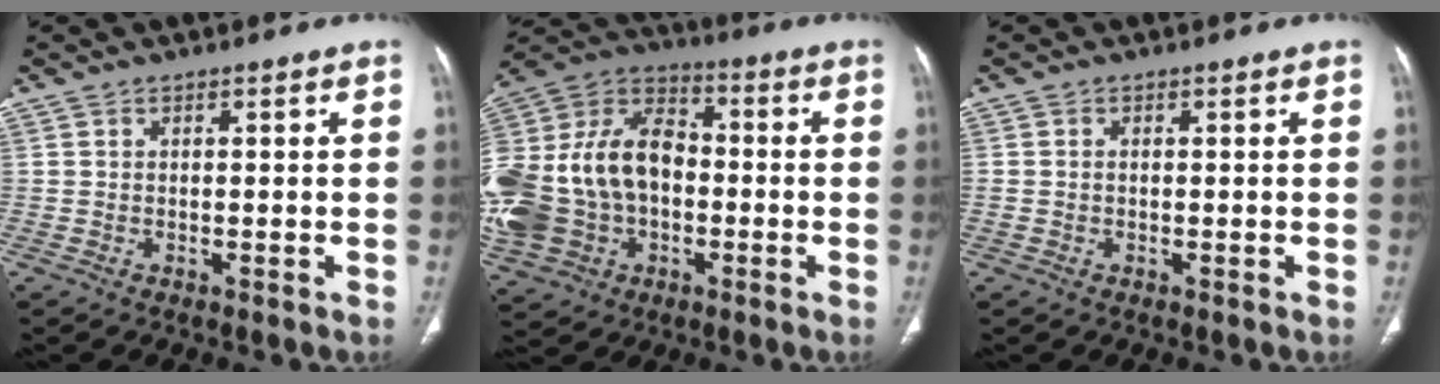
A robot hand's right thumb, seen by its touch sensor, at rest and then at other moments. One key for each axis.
{"total": 27.7, "fx": -3.2, "fy": 20.5, "fz": 18.3, "tx": -0.416, "ty": 0.039, "tz": -0.047}
{"total": 0.8, "fx": -0.1, "fy": 0.6, "fz": 0.5, "tx": -0.013, "ty": 0.006, "tz": 0.001}